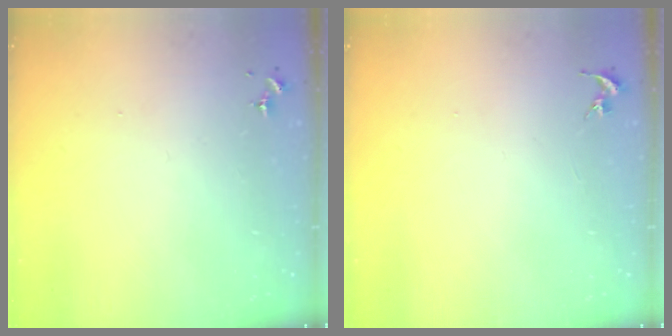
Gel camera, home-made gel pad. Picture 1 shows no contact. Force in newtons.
{"total": 0.0}